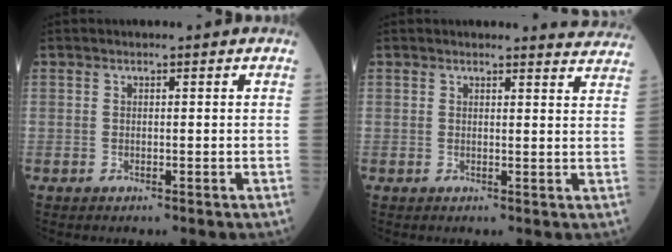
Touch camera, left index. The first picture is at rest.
{"total": 5.2, "force": [5.2, 0.1, 0.0], "torque": [0.000, -0.025, 0.034]}